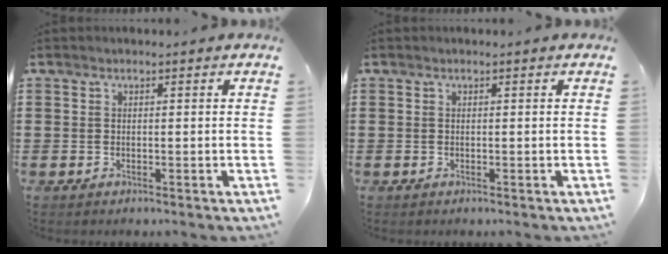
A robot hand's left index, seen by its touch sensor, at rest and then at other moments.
{"total": 0.0}